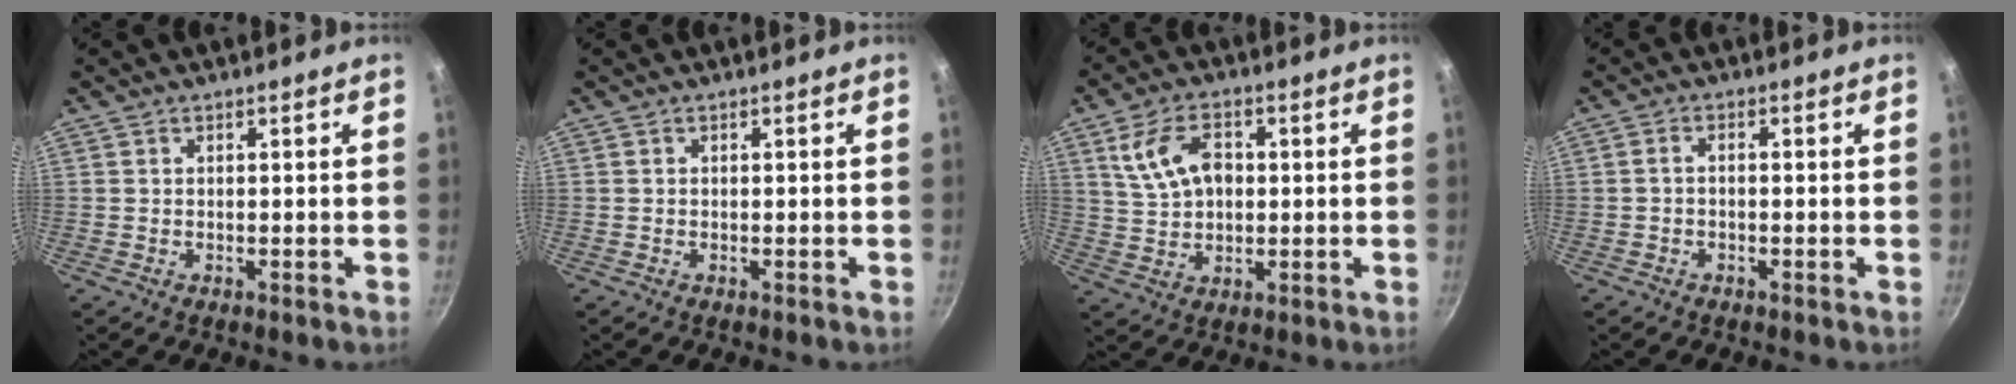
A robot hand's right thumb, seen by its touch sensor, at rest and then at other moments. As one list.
[{"total": 0.0}, {"total": 10.0, "force": [2.4, 6.5, 7.2], "torque": [-0.122, 0.003, 0.045]}, {"total": 1.6, "force": [-0.7, 0.8, 1.2], "torque": [-0.024, 0.016, -0.014]}]